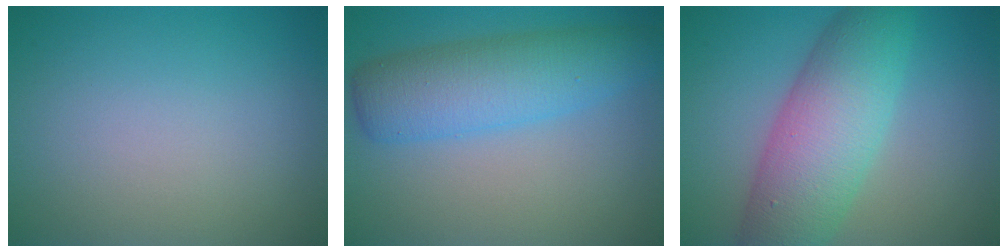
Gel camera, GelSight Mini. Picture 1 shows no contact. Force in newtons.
{"total": 6.2, "press": 6.2, "slide": 0.2}
{"total": 8.4, "press": 8.4, "slide": 0.1}